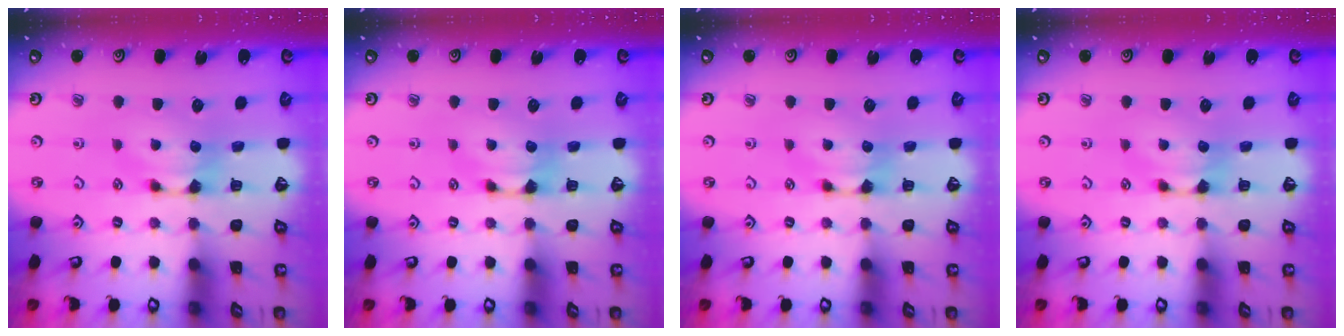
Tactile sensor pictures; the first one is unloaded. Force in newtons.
{"total": 0.0}
{"total": 0.0}
{"total": 0.0}